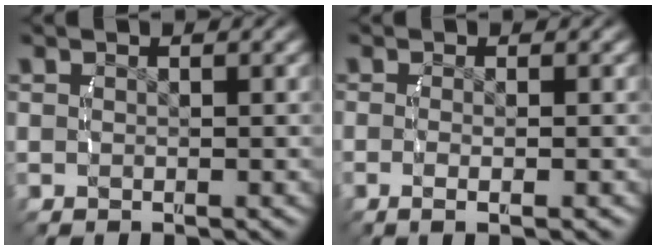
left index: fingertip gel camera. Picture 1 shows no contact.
{"total": 2.2, "force": [-1.1, 0.4, 1.8], "torque": [-0.048, -0.010, -0.014]}